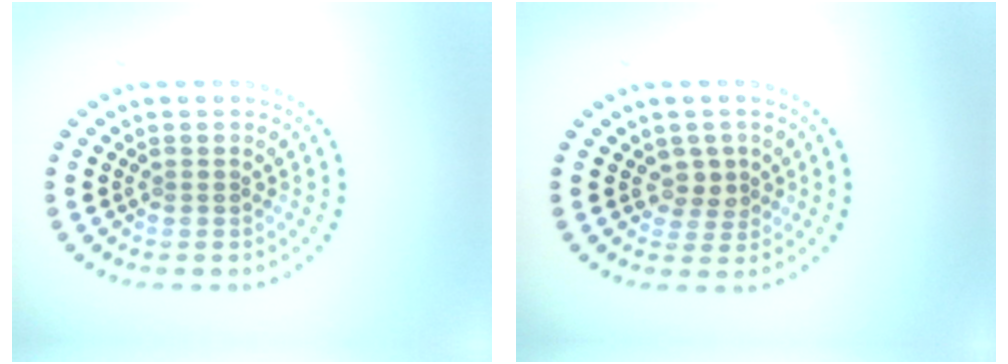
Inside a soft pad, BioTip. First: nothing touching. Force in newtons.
{"total": 1.9, "press": 1.5, "slide": 1.2}